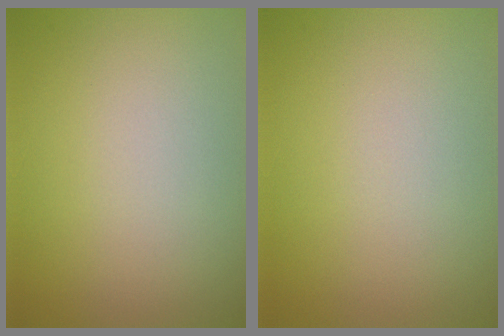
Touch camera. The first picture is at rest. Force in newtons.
{"total": 0.0}